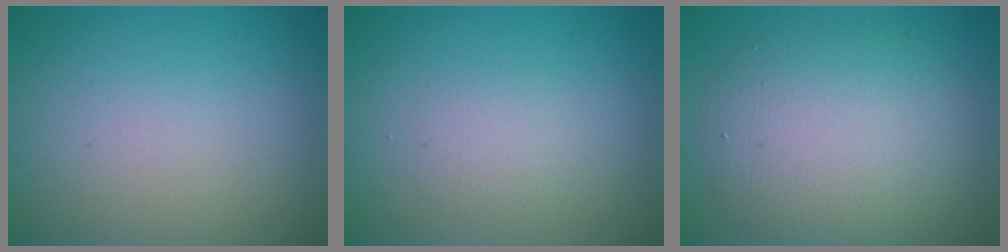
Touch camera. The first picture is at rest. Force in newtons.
{"total": 1.3, "press": 1.3, "slide": 0.1}
{"total": 6.7, "press": 6.7, "slide": 0.6}